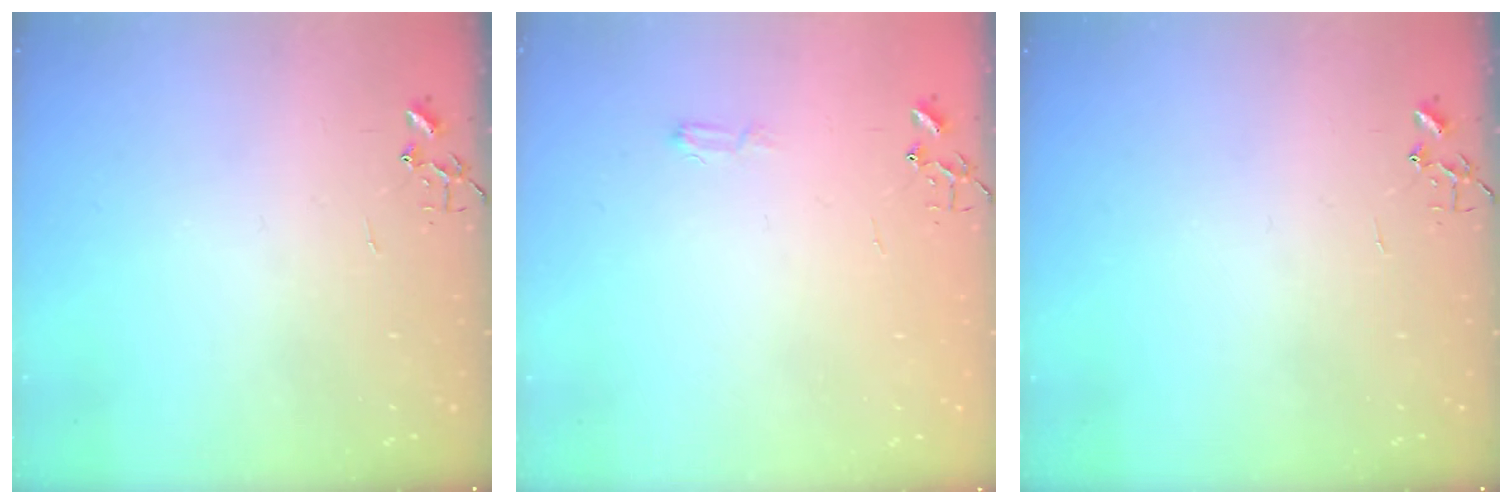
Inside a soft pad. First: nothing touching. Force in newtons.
{"total": 4.3, "press": 4.3, "slide": 0.4}
{"total": 0.0}